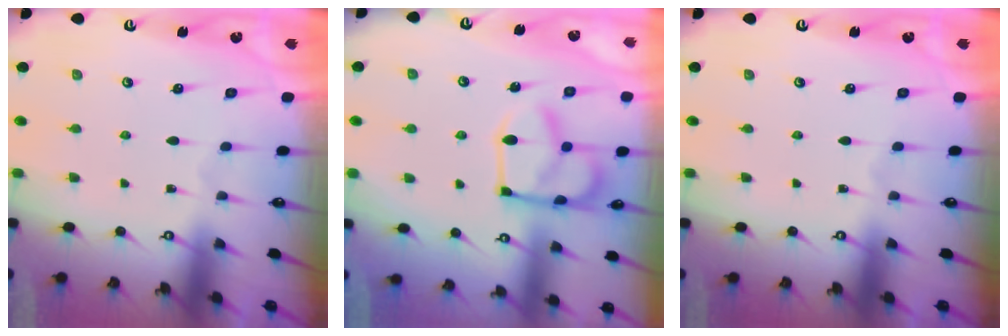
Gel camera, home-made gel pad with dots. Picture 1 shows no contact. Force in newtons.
{"total": 11.1, "press": 11.1, "slide": 0.4}
{"total": 0.0}